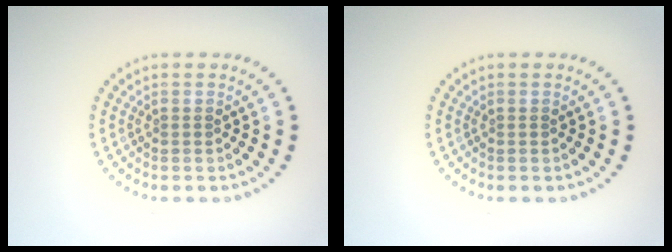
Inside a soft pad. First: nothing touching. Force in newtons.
{"total": 0.0}